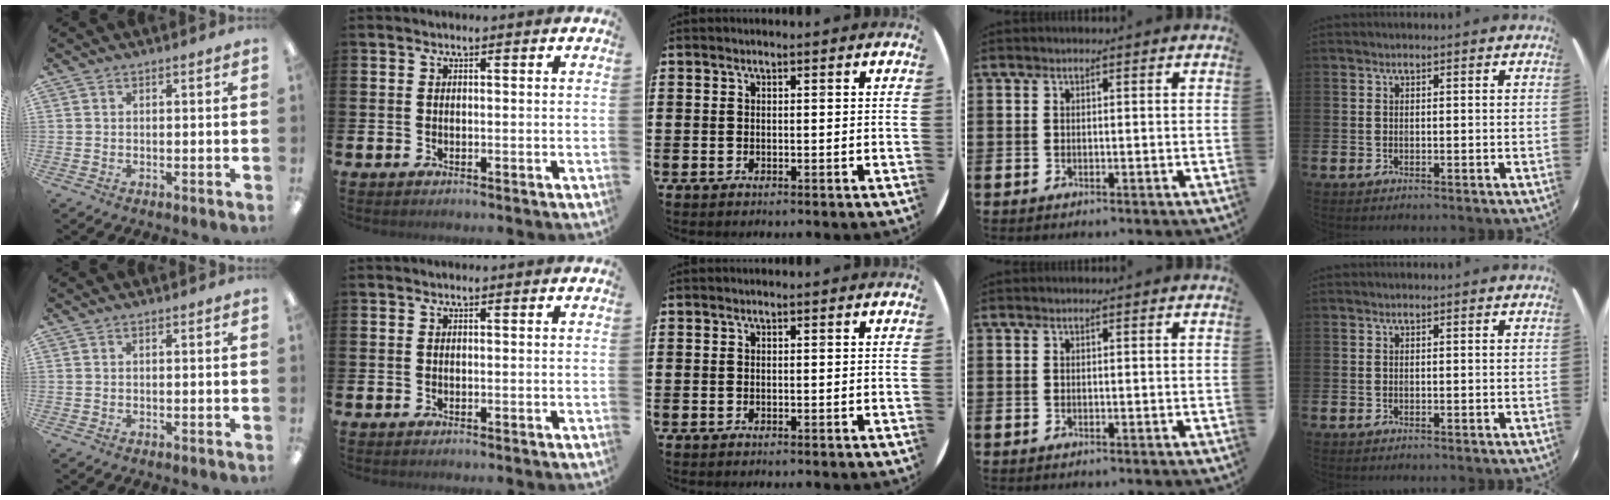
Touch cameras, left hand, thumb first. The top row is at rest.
{}